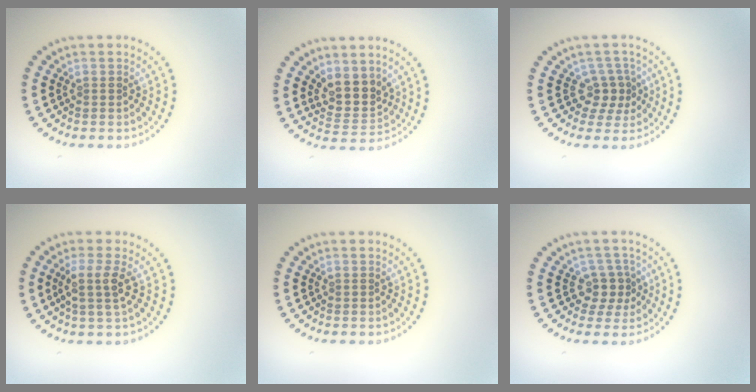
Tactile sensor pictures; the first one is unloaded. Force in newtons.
{"total": 3.4, "press": 2.8, "slide": 1.8}
{"total": 2.5, "press": 1.8, "slide": 1.7}
{"total": 2.3, "press": 1.9, "slide": 1.3}
{"total": 0.0}
{"total": 2.5, "press": 1.8, "slide": 1.8}